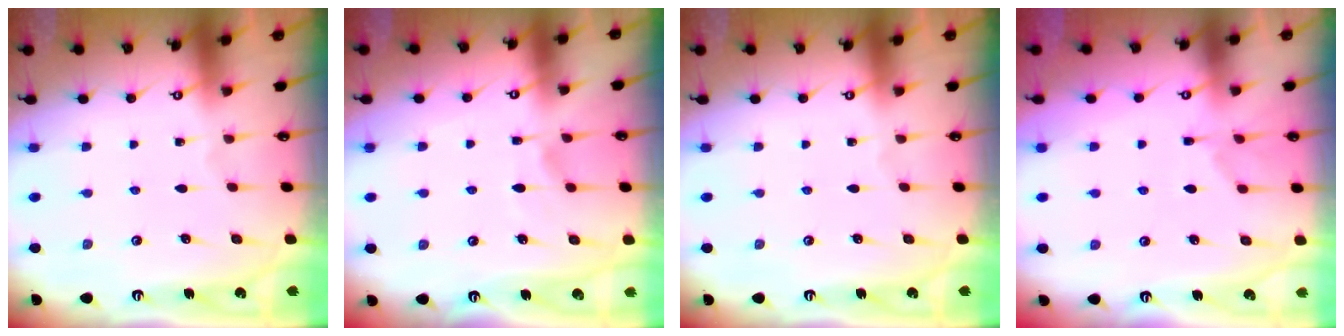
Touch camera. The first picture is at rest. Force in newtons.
{"total": 3.9, "press": 3.9, "slide": 0.3}
{"total": 0.0}
{"total": 1.6, "press": 1.2, "slide": 1.2}